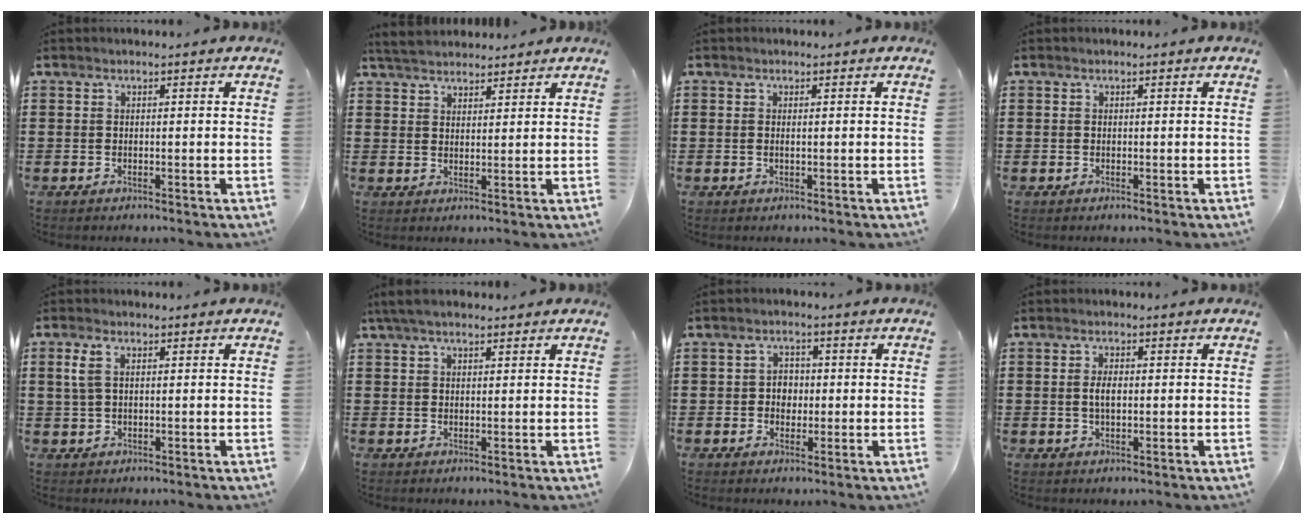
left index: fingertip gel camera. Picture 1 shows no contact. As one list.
[{"total": 3.7, "force": [3.4, 1.0, 0.7], "torque": [-0.024, -0.002, 0.065]}, {"total": 0.6, "force": [0.2, 0.0, 0.6], "torque": [-0.013, -0.003, 0.005]}, {"total": 0.0}, {"total": 3.4, "force": [0.9, 1.7, 2.7], "torque": [-0.074, 0.002, 0.012]}, {"total": 2.8, "force": [1.9, 1.1, 1.8], "torque": [-0.040, 0.008, 0.035]}, {"total": 2.7, "force": [-0.2, 2.3, 1.4], "torque": [-0.028, 0.004, -0.010]}, {"total": 2.6, "force": [0.0, 1.1, 2.3], "torque": [-0.055, 0.000, -0.004]}]